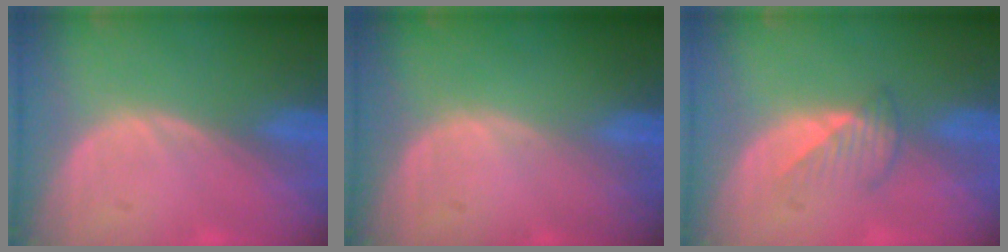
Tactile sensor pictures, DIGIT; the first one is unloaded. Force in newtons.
{"total": 0.0}
{"total": 3.4, "press": 3.2, "slide": 1.3}